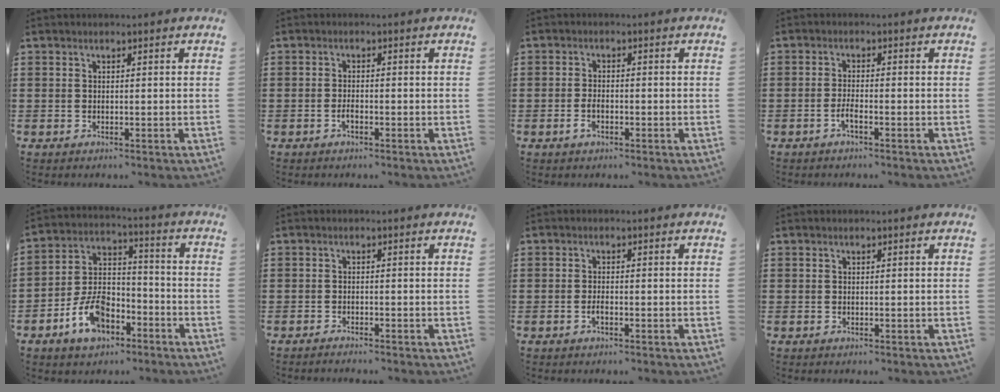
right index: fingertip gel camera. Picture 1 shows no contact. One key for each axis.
{"total": 1.5, "fx": -0.8, "fy": 0.3, "fz": 1.2, "tx": -0.026, "ty": -0.007, "tz": -0.013}
{"total": 2.0, "fx": -0.9, "fy": 0.9, "fz": 1.6, "tx": -0.032, "ty": -0.003, "tz": -0.015}
{"total": 2.0, "fx": -1.2, "fy": 0.1, "fz": 1.7, "tx": -0.039, "ty": -0.007, "tz": -0.022}
{"total": 9.0, "fx": -5.3, "fy": 5.2, "fz": 5.1, "tx": -0.119, "ty": 0.015, "tz": -0.100}
{"total": 1.0, "fx": -1.0, "fy": -0.1, "fz": 0.1, "tx": -0.004, "ty": -0.001, "tz": -0.020}
{"total": 1.3, "fx": -0.6, "fy": 0.2, "fz": 1.1, "tx": -0.024, "ty": -0.007, "tz": -0.009}
{"total": 0.0}